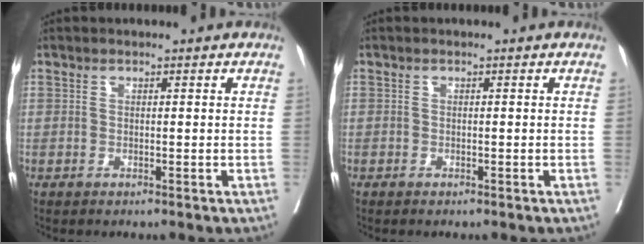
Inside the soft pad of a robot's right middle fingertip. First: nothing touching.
{"total": 0.0}